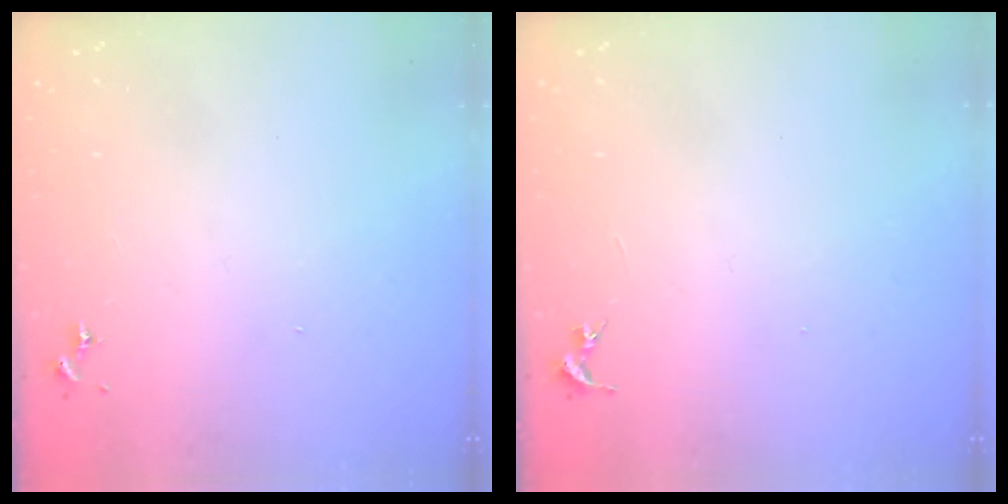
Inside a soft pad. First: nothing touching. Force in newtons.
{"total": 0.0}